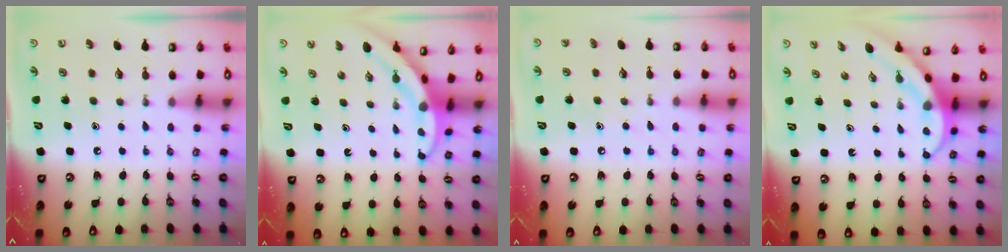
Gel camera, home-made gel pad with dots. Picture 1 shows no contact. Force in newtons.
{"total": 3.3, "press": 3.3, "slide": 0.2}
{"total": 6.1, "press": 6.1, "slide": 0.7}
{"total": 4.0, "press": 3.9, "slide": 0.4}